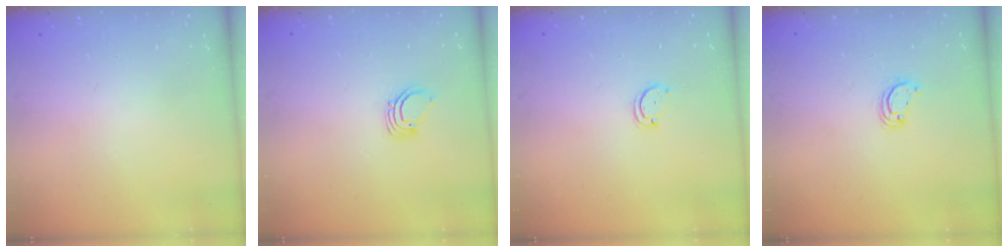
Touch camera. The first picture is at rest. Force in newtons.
{"total": 2.7, "press": 2.7, "slide": 0.1}
{"total": 2.8, "press": 2.8, "slide": 0.3}
{"total": 3.4, "press": 3.4, "slide": 0.2}